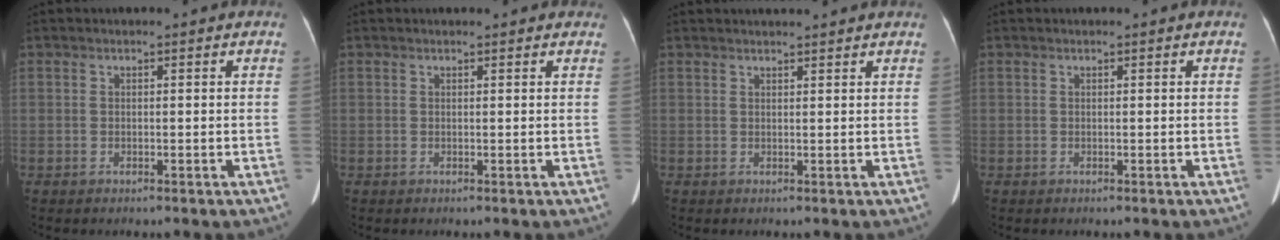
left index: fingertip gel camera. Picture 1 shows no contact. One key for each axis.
{"total": 2.4, "fx": 2.0, "fy": 1.0, "fz": 0.8, "tx": -0.012, "ty": 0.015, "tz": 0.014}
{"total": 4.6, "fx": 4.4, "fy": 0.2, "fz": 1.5, "tx": -0.020, "ty": 0.025, "tz": 0.053}
{"total": 0.0}